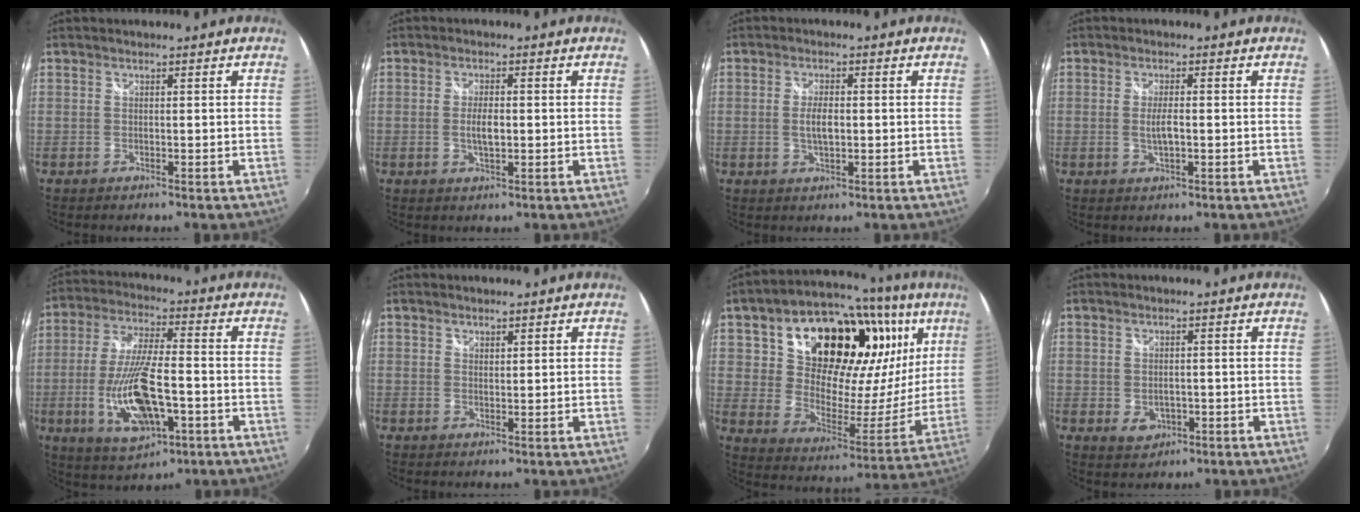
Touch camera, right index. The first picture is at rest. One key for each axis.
{"total": 3.5, "fx": -0.4, "fy": 1.3, "fz": 3.2, "tx": -0.058, "ty": -0.002, "tz": -0.006}
{"total": 3.6, "fx": -0.2, "fy": 1.4, "fz": 3.3, "tx": -0.060, "ty": -0.002, "tz": -0.004}
{"total": 3.1, "fx": -0.4, "fy": 0.8, "fz": 3.0, "tx": -0.054, "ty": -0.005, "tz": -0.006}
{"total": 16.2, "fx": -4.8, "fy": 6.1, "fz": 14.2, "tx": -0.293, "ty": -0.017, "tz": -0.076}
{"total": 1.1, "fx": 0.9, "fy": 0.6, "fz": 0.2, "tx": -0.001, "ty": 0.000, "tz": 0.015}
{"total": 31.9, "fx": 14.3, "fy": 19.5, "fz": 20.8, "tx": -0.360, "ty": 0.060, "tz": 0.260}
{"total": 3.8, "fx": -0.8, "fy": 3.0, "fz": 2.3, "tx": -0.041, "ty": -0.007, "tz": -0.009}